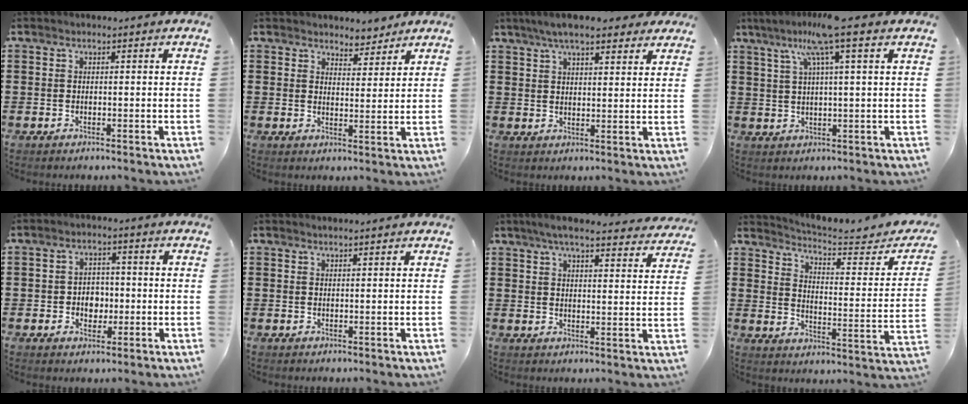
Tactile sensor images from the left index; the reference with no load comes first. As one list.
[{"total": 3.7, "force": [3.5, 1.2, 0.1], "torque": [-0.017, -0.007, 0.066]}, {"total": 6.8, "force": [5.4, 1.4, 3.8], "torque": [-0.089, -0.001, 0.099]}, {"total": 8.2, "force": [4.1, -0.2, 7.1], "torque": [-0.148, 0.003, 0.069]}, {"total": 3.6, "force": [-0.6, 2.9, 2.0], "torque": [-0.039, 0.004, -0.017]}, {"total": 0.8, "force": [0.8, -0.1, 0.1], "torque": [-0.003, 0.000, 0.015]}, {"total": 5.8, "force": [5.1, 0.3, 2.7], "torque": [-0.070, -0.018, 0.090]}, {"total": 4.4, "force": [4.0, 0.3, 1.8], "torque": [-0.058, -0.031, 0.064]}]